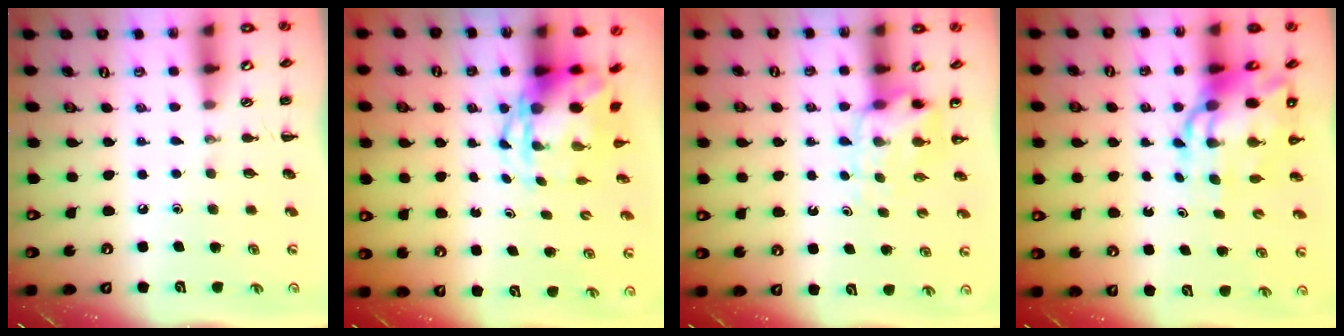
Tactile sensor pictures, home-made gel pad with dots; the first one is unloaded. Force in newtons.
{"total": 4.4, "press": 4.2, "slide": 1.1}
{"total": 5.6, "press": 5.6, "slide": 0.4}
{"total": 11.5, "press": 11.1, "slide": 3.1}